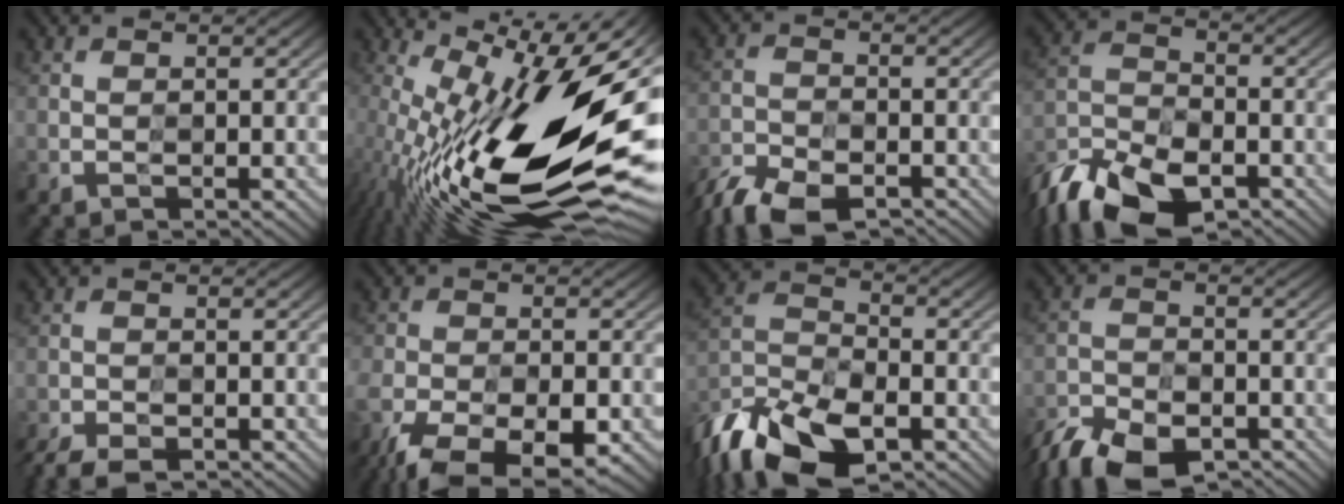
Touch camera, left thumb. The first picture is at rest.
{"total": 18.7, "force": [-1.5, 6.2, 17.6], "torque": [-0.279, -0.012, -0.027]}
{"total": 7.4, "force": [-6.3, 2.4, 3.1], "torque": [-0.065, -0.014, -0.125]}
{"total": 11.7, "force": [-8.9, 4.9, 5.8], "torque": [-0.129, -0.013, -0.184]}
{"total": 4.6, "force": [-4.1, 1.2, 1.8], "torque": [-0.034, -0.014, -0.076]}
{"total": 12.0, "force": [-8.6, 4.9, 6.7], "torque": [-0.132, -0.046, -0.140]}
{"total": 13.3, "force": [-9.5, 5.7, 7.4], "torque": [-0.172, -0.017, -0.189]}
{"total": 8.2, "force": [-7.0, 2.9, 3.2], "torque": [-0.070, -0.015, -0.137]}